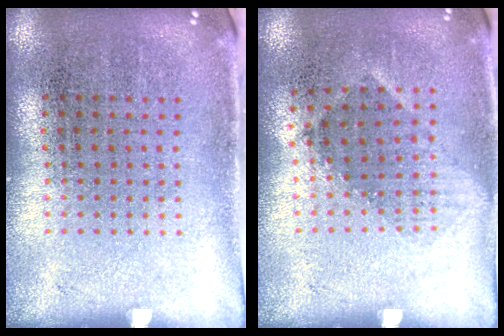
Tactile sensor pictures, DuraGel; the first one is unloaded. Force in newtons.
{"total": 1.0, "press": 0.8, "slide": 0.6}